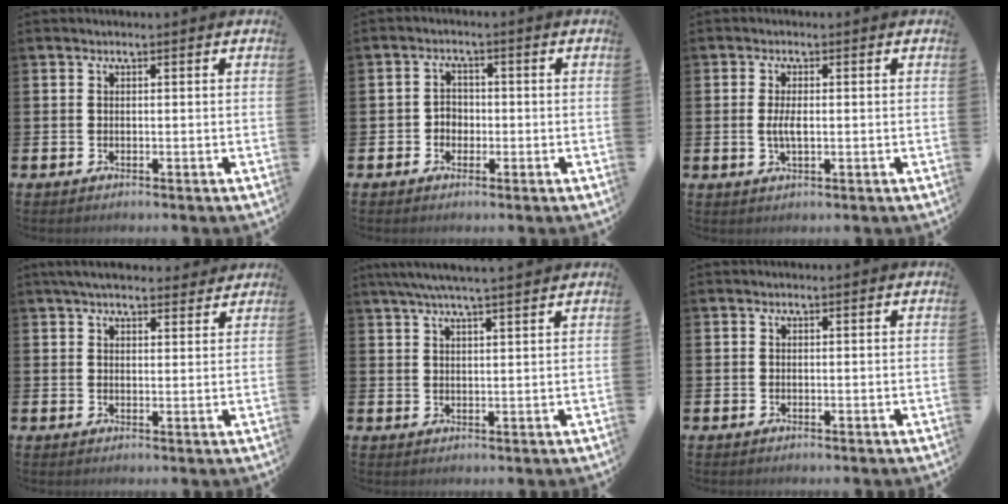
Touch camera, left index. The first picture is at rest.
{"total": 2.3, "force": [-0.8, 2.1, 0.7], "torque": [-0.007, 0.003, -0.022]}
{"total": 2.8, "force": [0.0, 1.0, 2.6], "torque": [-0.044, 0.001, -0.003]}
{"total": 4.4, "force": [4.1, 1.1, 1.3], "torque": [-0.030, -0.011, 0.075]}
{"total": 5.1, "force": [4.6, 0.0, 2.2], "torque": [-0.054, -0.009, 0.084]}
{"total": 0.0}